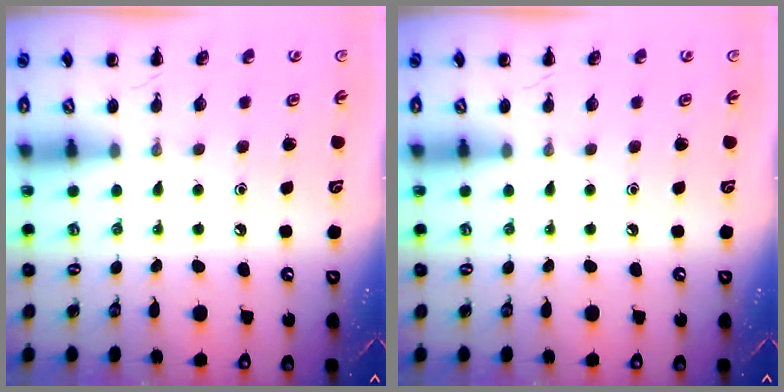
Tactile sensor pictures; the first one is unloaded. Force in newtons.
{"total": 0.0}